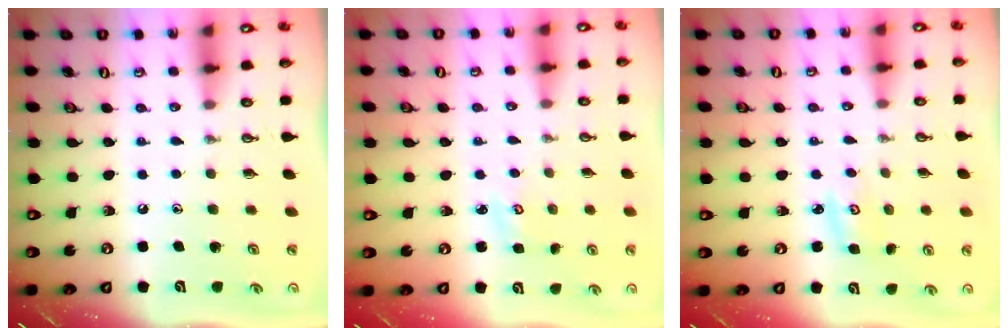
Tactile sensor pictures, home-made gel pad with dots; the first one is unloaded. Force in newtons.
{"total": 2.6, "press": 2.6, "slide": 0.3}
{"total": 2.8, "press": 2.8, "slide": 0.3}